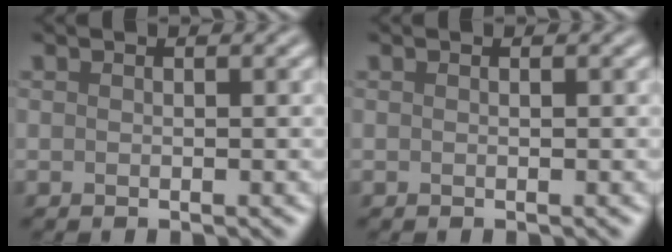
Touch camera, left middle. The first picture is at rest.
{"total": 0.0}